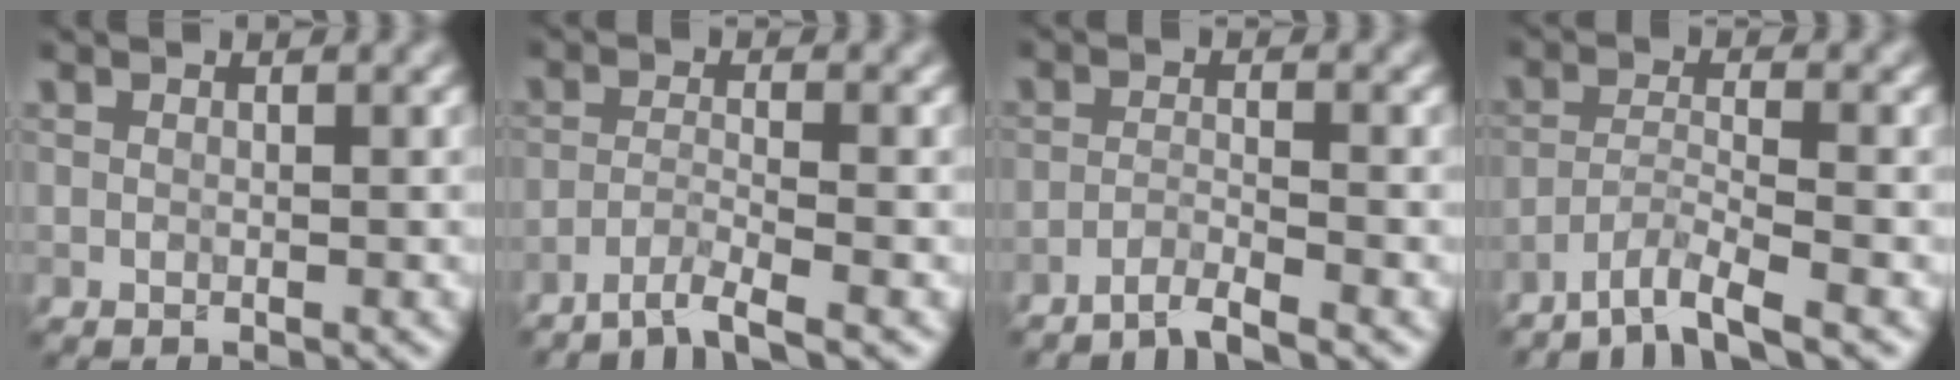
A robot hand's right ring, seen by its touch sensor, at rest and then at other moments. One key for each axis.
{"total": 2.6, "fx": -2.1, "fy": 0.1, "fz": 1.6, "tx": -0.027, "ty": 0.001, "tz": -0.053}
{"total": 2.0, "fx": -1.8, "fy": 0.1, "fz": 1.0, "tx": -0.015, "ty": 0.003, "tz": -0.046}
{"total": 3.9, "fx": -3.1, "fy": 0.3, "fz": 2.4, "tx": -0.041, "ty": 0.002, "tz": -0.069}